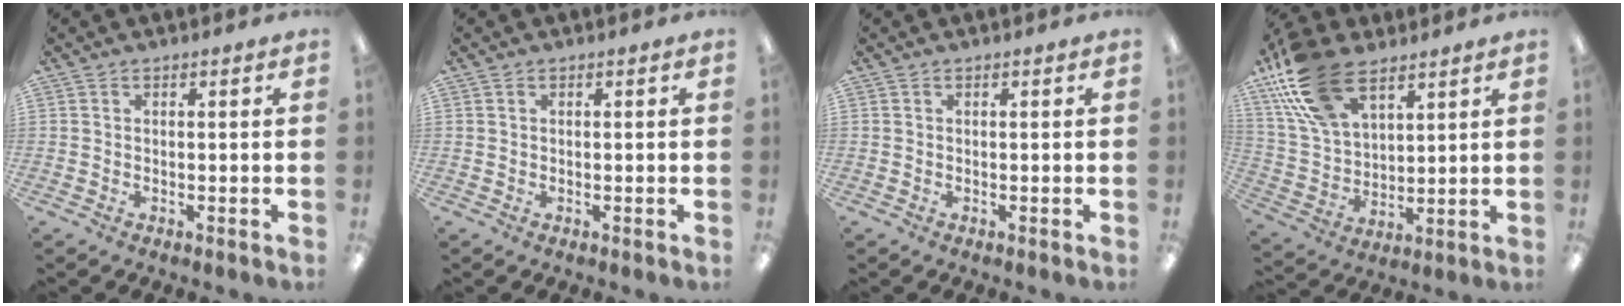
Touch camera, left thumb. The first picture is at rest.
{"total": 0.0}
{"total": 0.0}
{"total": 19.7, "force": [11.9, 10.5, 11.7], "torque": [-0.262, -0.034, 0.216]}